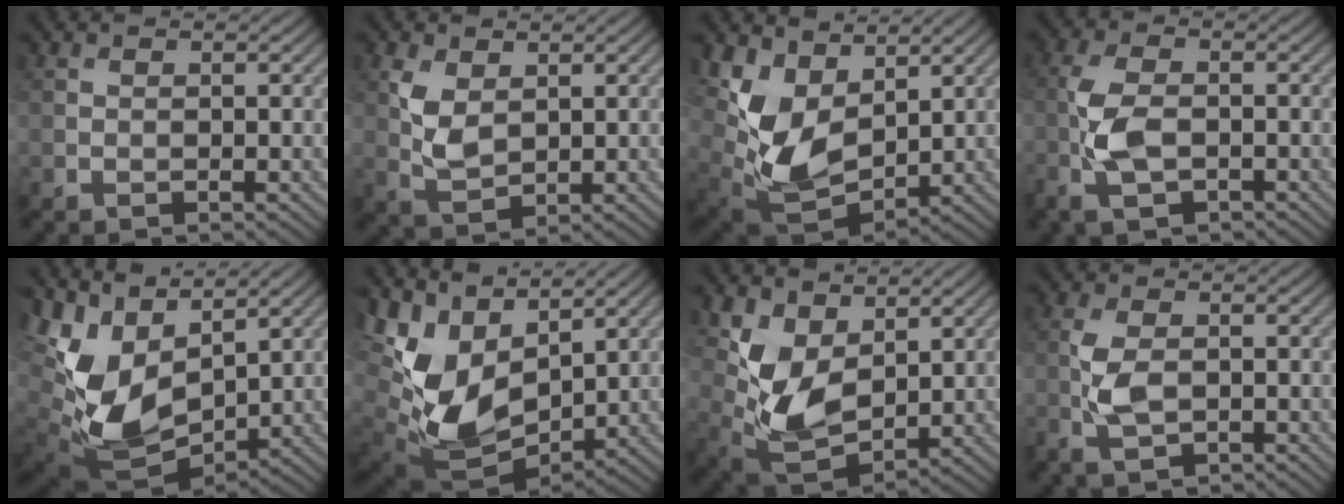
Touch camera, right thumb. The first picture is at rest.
{"total": 4.4, "force": [1.3, 2.7, 3.2], "torque": [-0.082, -0.003, 0.030]}
{"total": 10.6, "force": [4.0, 6.3, 7.6], "torque": [-0.189, -0.007, 0.082]}
{"total": 6.2, "force": [-2.1, 3.3, 4.9], "torque": [-0.126, -0.004, -0.046]}
{"total": 11.6, "force": [3.0, 7.3, 8.5], "torque": [-0.210, -0.007, 0.062]}
{"total": 11.5, "force": [3.0, 7.3, 8.4], "torque": [-0.198, -0.008, 0.062]}
{"total": 9.3, "force": [3.3, 5.4, 6.8], "torque": [-0.173, -0.005, 0.067]}
{"total": 4.6, "force": [-1.3, 2.6, 3.5], "torque": [-0.092, -0.005, -0.029]}